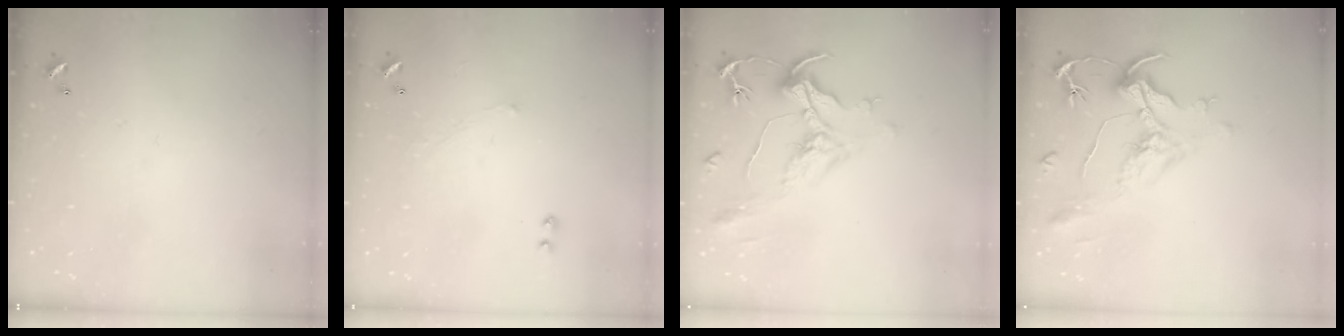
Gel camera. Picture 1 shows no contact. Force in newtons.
{"total": 1.0, "press": 0.7, "slide": 0.6}
{"total": 2.1, "press": 1.6, "slide": 1.4}
{"total": 2.0, "press": 1.5, "slide": 1.3}